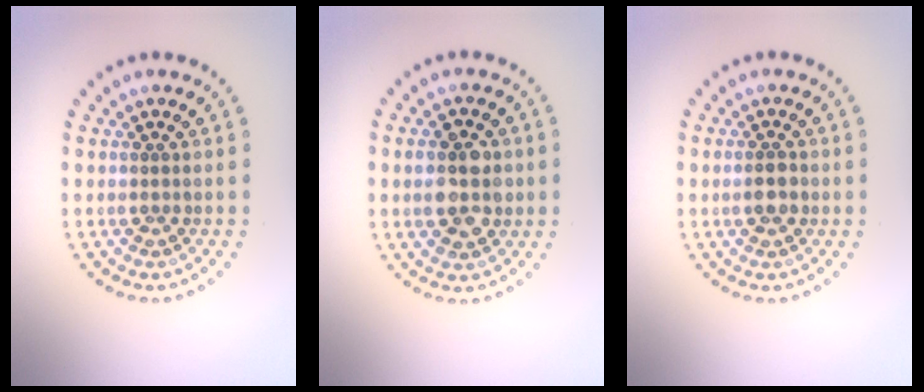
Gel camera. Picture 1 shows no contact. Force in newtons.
{"total": 4.5, "press": 4.5, "slide": 0.2}
{"total": 1.9, "press": 1.8, "slide": 0.4}